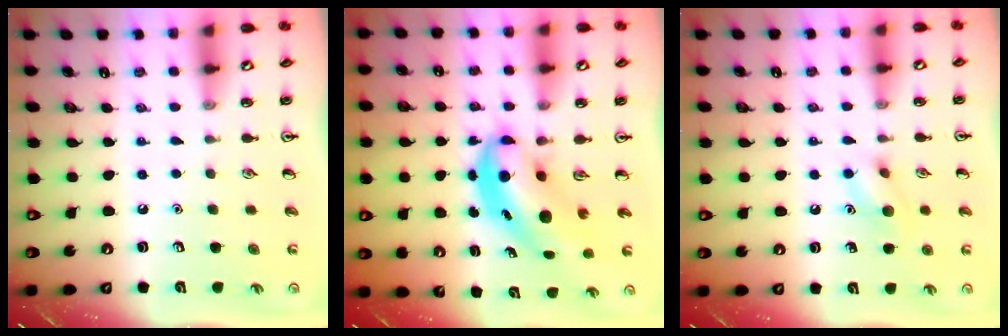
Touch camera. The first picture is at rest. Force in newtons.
{"total": 6.9, "press": 6.7, "slide": 1.4}
{"total": 8.6, "press": 8.5, "slide": 1.0}